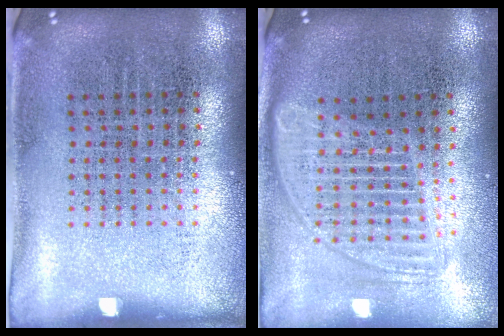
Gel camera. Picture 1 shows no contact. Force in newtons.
{"total": 1.8, "press": 1.5, "slide": 0.9}